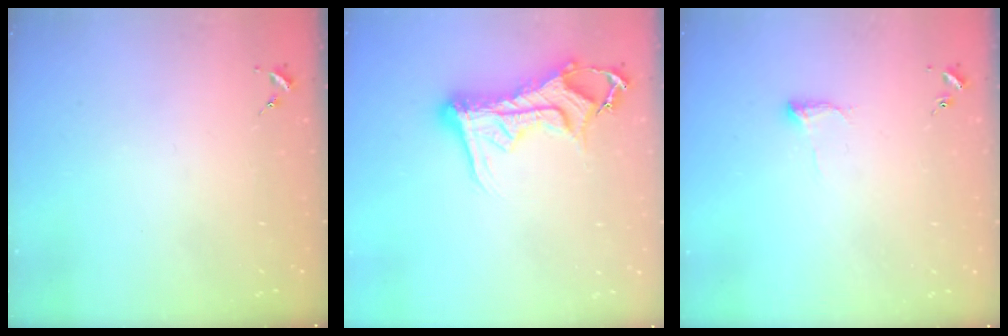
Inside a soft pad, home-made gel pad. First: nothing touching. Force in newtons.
{"total": 14.1, "press": 14.0, "slide": 1.6}
{"total": 6.2, "press": 6.2, "slide": 0.9}